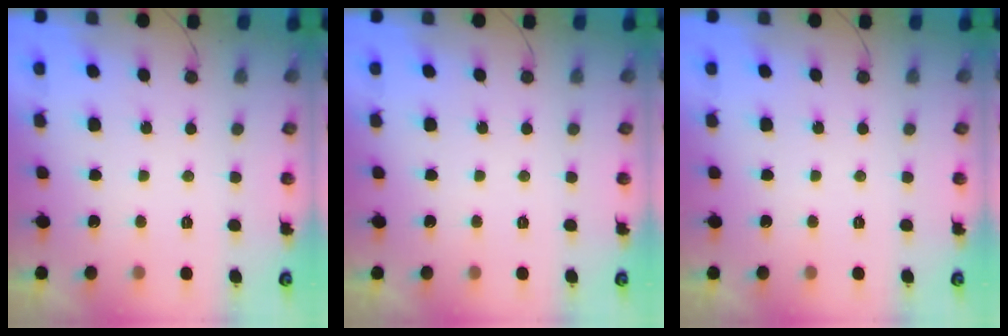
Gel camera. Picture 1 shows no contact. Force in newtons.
{"total": 0.0}
{"total": 0.0}